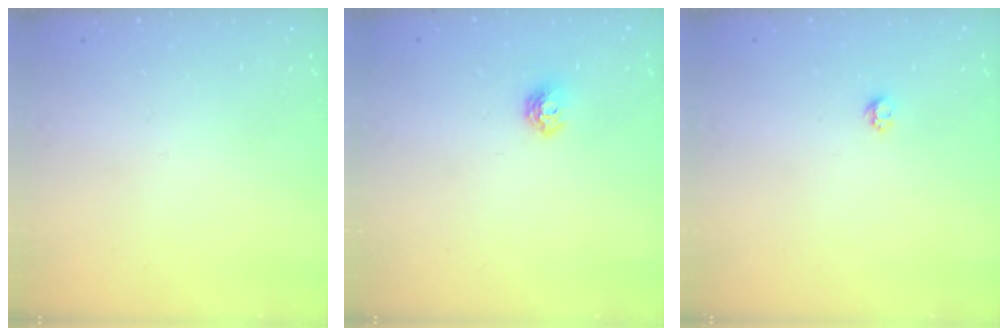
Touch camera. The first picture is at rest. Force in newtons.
{"total": 5.2, "press": 5.2, "slide": 0.5}
{"total": 3.8, "press": 3.7, "slide": 0.5}